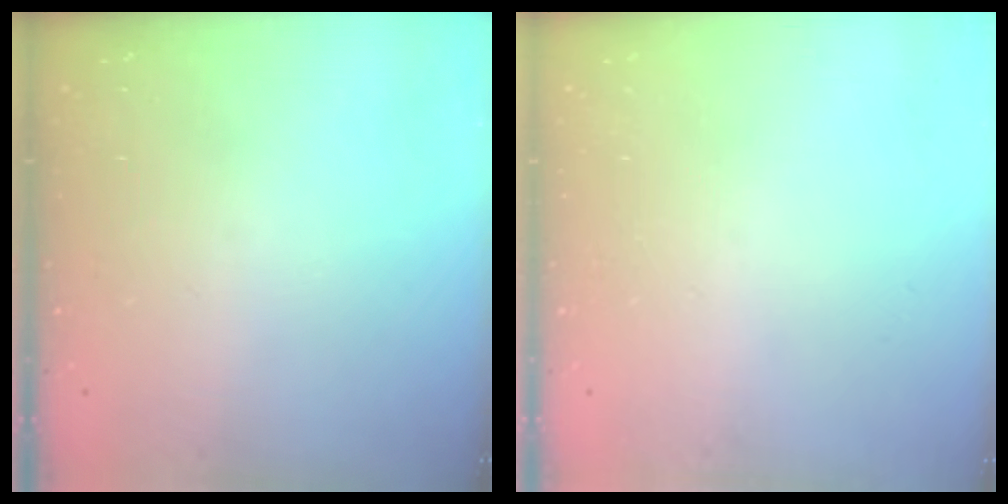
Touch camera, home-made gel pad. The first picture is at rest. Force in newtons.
{"total": 0.0}